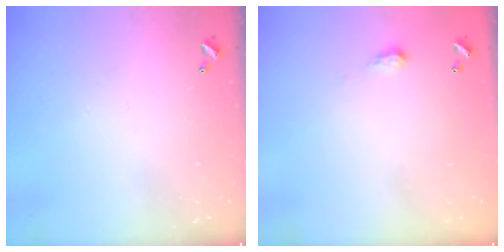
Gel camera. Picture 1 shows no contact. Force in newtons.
{"total": 2.0, "press": 2.0, "slide": 0.3}